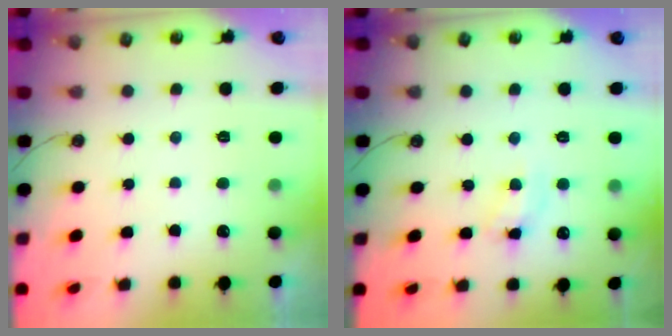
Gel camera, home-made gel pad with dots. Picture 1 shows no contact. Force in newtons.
{"total": 7.8, "press": 7.8, "slide": 0.6}